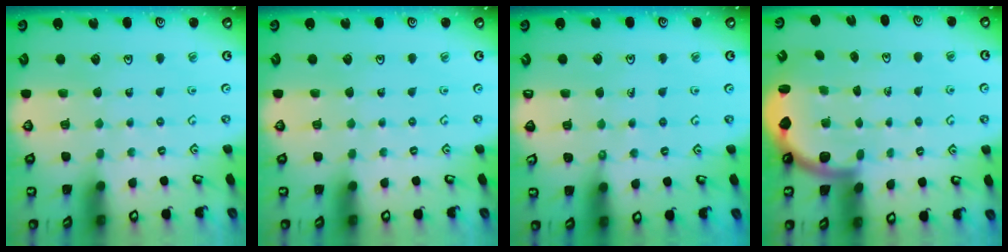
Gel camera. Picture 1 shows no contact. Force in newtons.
{"total": 0.0}
{"total": 2.3, "press": 2.3, "slide": 0.5}
{"total": 2.5, "press": 2.2, "slide": 1.1}